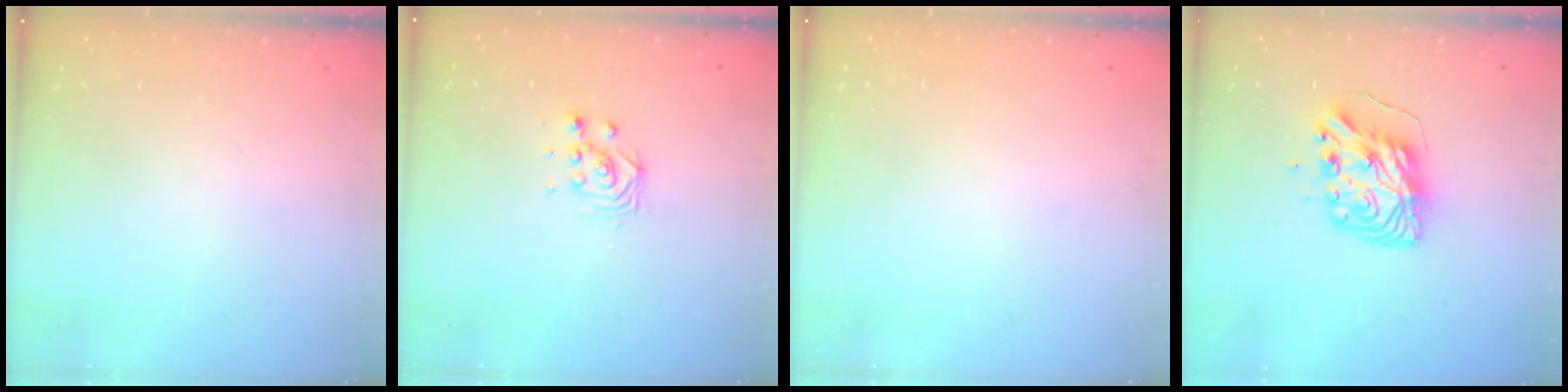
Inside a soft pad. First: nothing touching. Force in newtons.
{"total": 3.0, "press": 3.0, "slide": 0.0}
{"total": 0.0}
{"total": 11.0, "press": 10.9, "slide": 1.6}